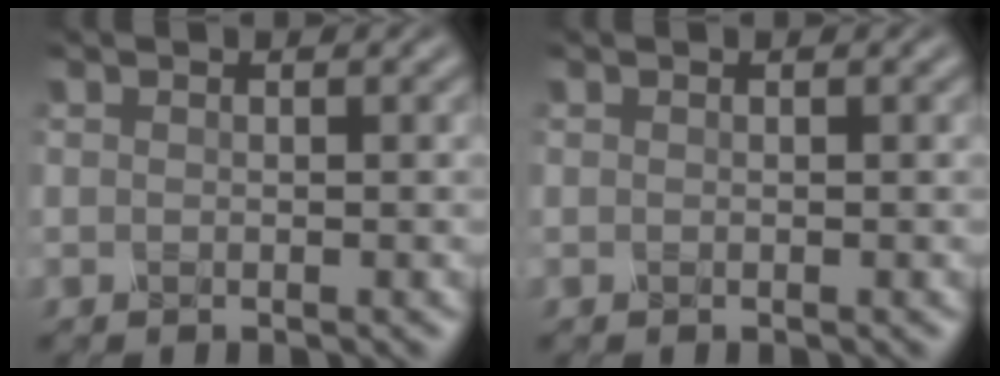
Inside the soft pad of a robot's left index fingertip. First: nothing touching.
{"total": 0.0}